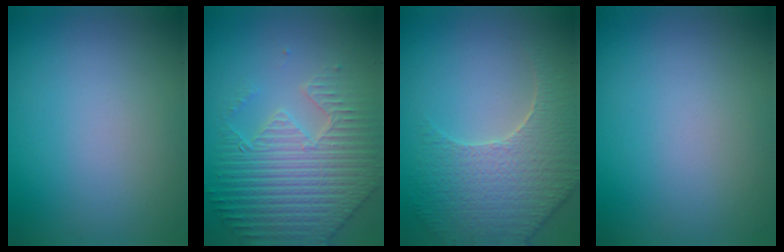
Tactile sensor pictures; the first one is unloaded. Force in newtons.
{"total": 7.8, "press": 5.8, "slide": 5.2}
{"total": 5.9, "press": 5.1, "slide": 3.0}
{"total": 0.0}